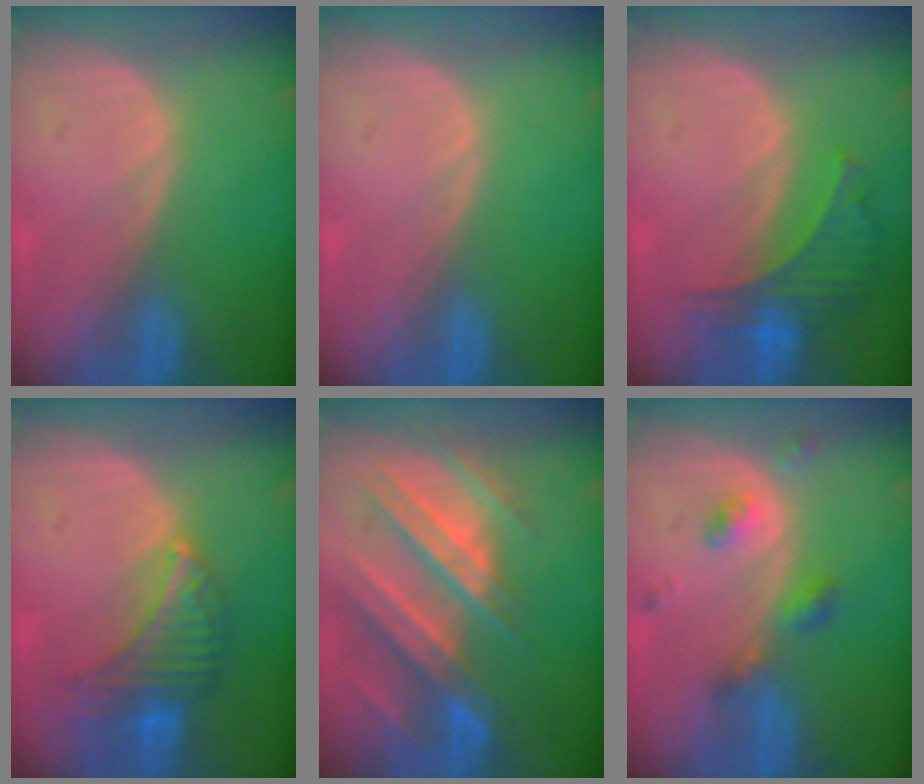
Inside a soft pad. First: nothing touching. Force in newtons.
{"total": 0.0}
{"total": 6.3, "press": 5.9, "slide": 2.2}
{"total": 7.4, "press": 6.9, "slide": 2.5}
{"total": 11.2, "press": 9.9, "slide": 5.2}
{"total": 4.9, "press": 4.4, "slide": 2.2}